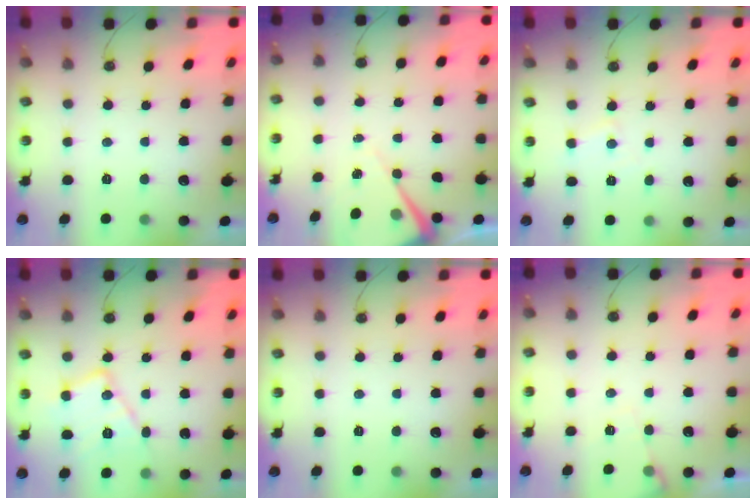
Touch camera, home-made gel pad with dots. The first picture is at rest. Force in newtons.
{"total": 7.8, "press": 7.8, "slide": 0.5}
{"total": 5.0, "press": 4.9, "slide": 0.7}
{"total": 14.1, "press": 14.1, "slide": 0.7}
{"total": 0.0}
{"total": 7.3, "press": 7.3, "slide": 0.7}